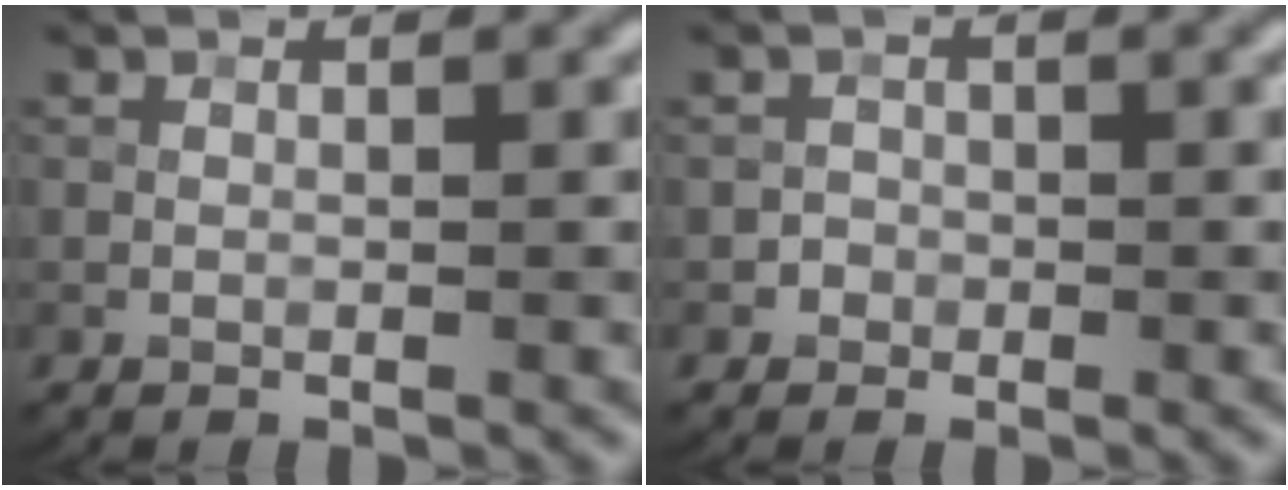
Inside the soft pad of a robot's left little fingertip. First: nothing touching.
{"total": 0.9, "force": [-0.3, 0.8, -0.1], "torque": [0.014, 0.001, -0.007]}